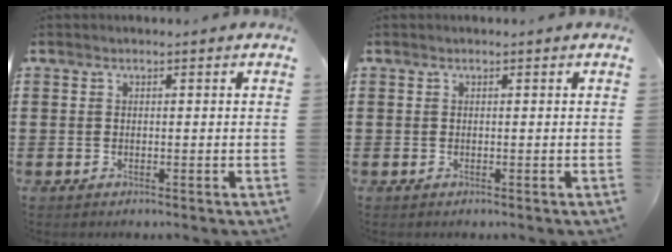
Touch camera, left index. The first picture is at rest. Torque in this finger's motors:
{"motor_torque": [-0.01, 0.00, 0.00, 0.00]}